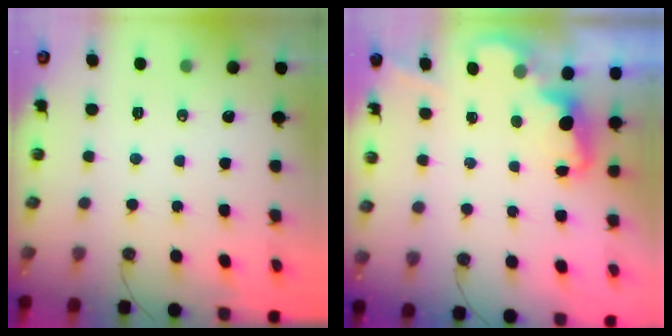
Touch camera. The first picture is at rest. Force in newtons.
{"total": 1.9, "press": 1.9, "slide": 0.6}